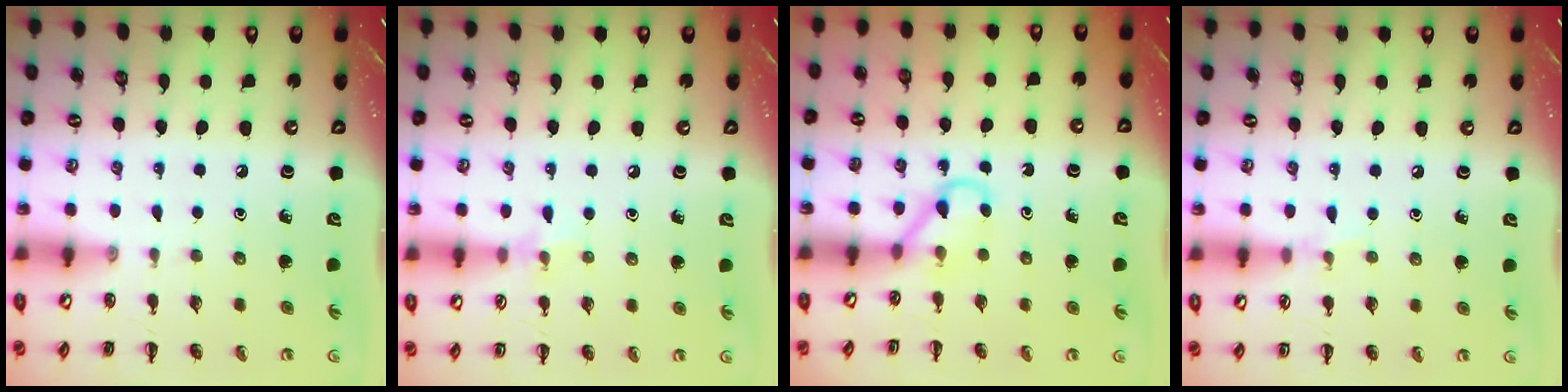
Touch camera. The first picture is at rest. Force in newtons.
{"total": 5.1, "press": 4.8, "slide": 1.7}
{"total": 3.6, "press": 3.3, "slide": 1.2}
{"total": 4.6, "press": 4.3, "slide": 1.6}